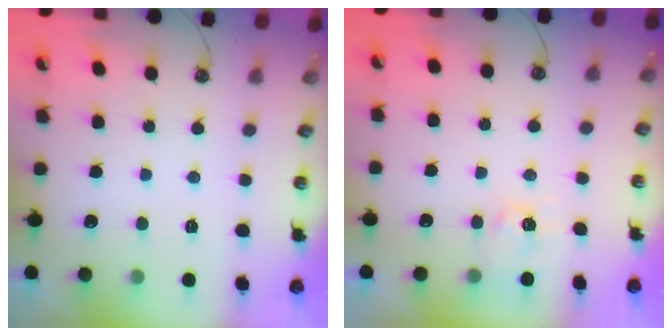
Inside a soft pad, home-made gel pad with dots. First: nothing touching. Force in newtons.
{"total": 4.7, "press": 4.7, "slide": 0.5}